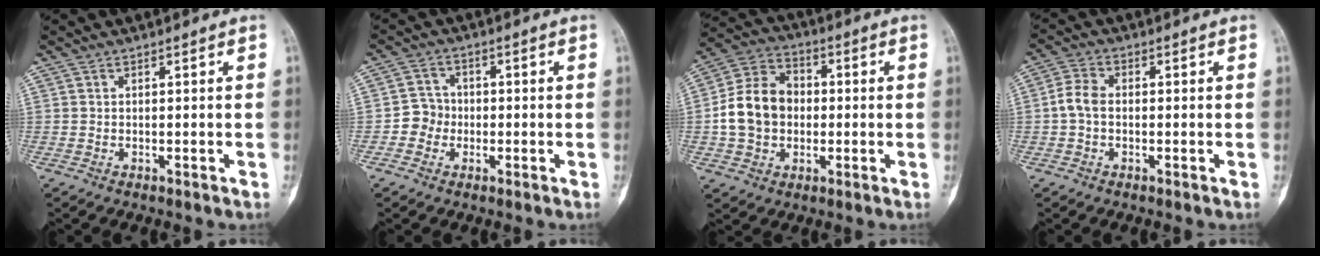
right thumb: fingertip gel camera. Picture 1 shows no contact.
{"total": 4.2, "force": [-1.1, 3.9, 0.9], "torque": [0.011, 0.013, -0.031]}
{"total": 12.9, "force": [-0.7, 10.2, 7.8], "torque": [-0.126, 0.030, -0.018]}
{"total": 4.3, "force": [-0.5, 2.9, 3.1], "torque": [-0.062, 0.012, -0.017]}